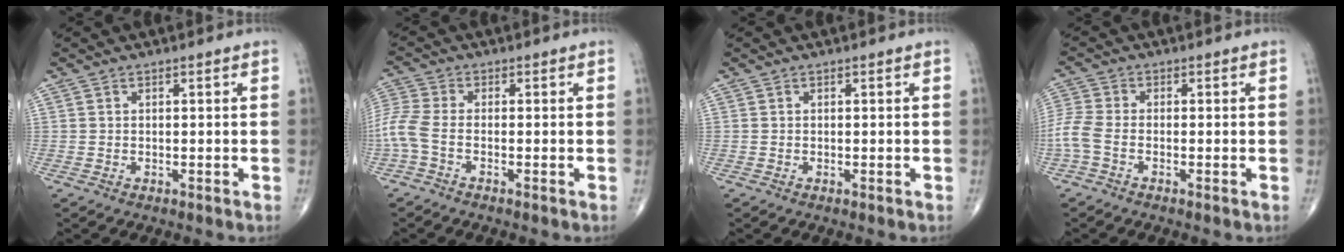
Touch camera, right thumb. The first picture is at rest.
{"total": 6.1, "force": [-2.2, 2.4, 5.2], "torque": [-0.152, 0.015, -0.057]}
{"total": 0.0}
{"total": 4.8, "force": [-1.9, 2.1, 3.9], "torque": [-0.113, 0.008, -0.052]}